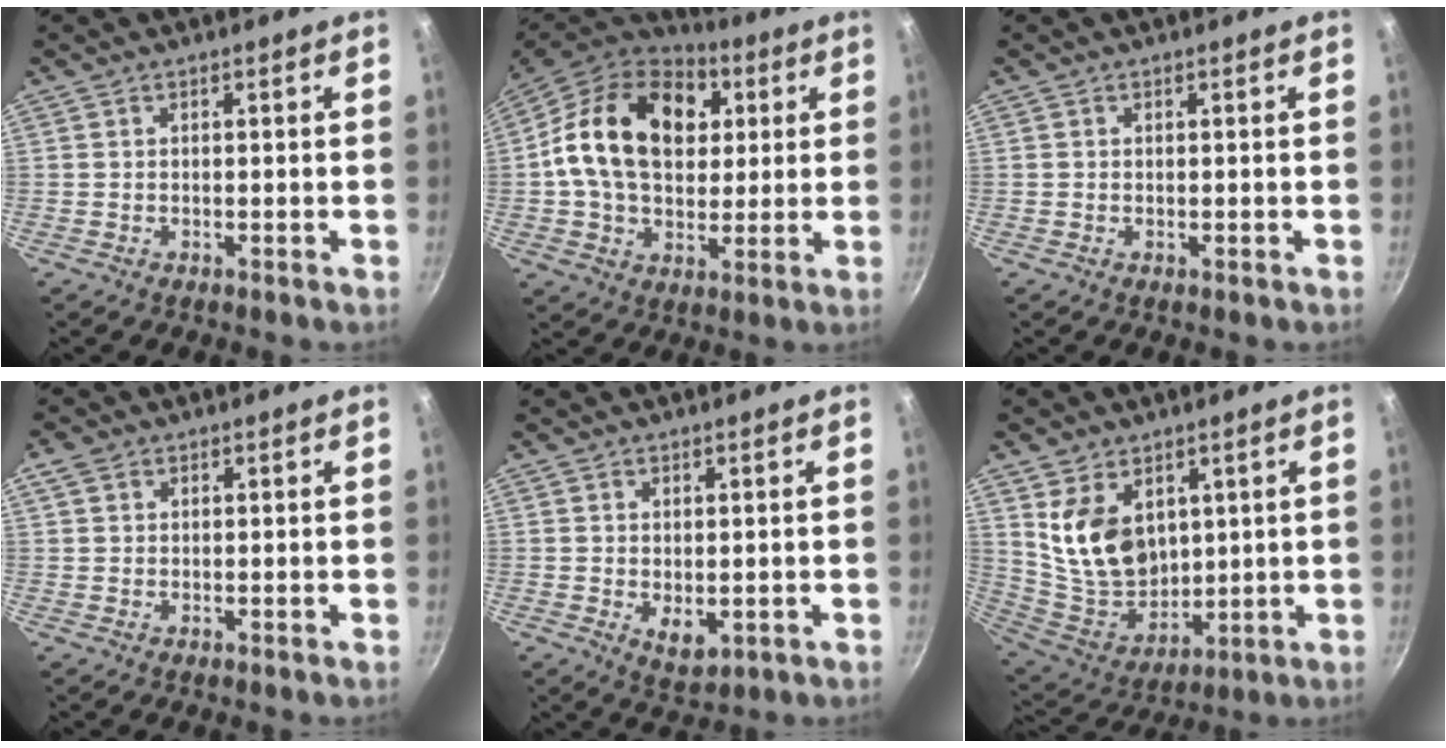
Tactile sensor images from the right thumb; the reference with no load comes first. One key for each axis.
{"total": 22.3, "fx": 5.1, "fy": 15.7, "fz": 15.0, "tx": -0.230, "ty": 0.010, "tz": 0.076}
{"total": 0.0}
{"total": 2.5, "fx": 1.2, "fy": 1.7, "fz": 1.3, "tx": -0.023, "ty": 0.001, "tz": 0.022}
{"total": 4.1, "fx": -0.1, "fy": 2.4, "fz": 3.3, "tx": -0.045, "ty": -0.016, "tz": 0.007}
{"total": 13.8, "fx": 4.9, "fy": 9.5, "fz": 8.7, "tx": -0.126, "ty": -0.044, "tz": 0.115}